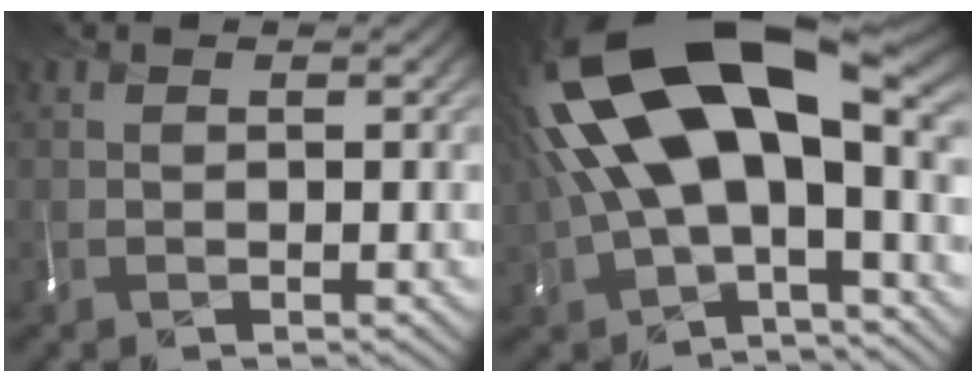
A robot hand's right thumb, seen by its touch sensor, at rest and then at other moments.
{"total": 17.8, "force": [2.6, 8.2, 15.6], "torque": [-0.308, -0.003, 0.053]}